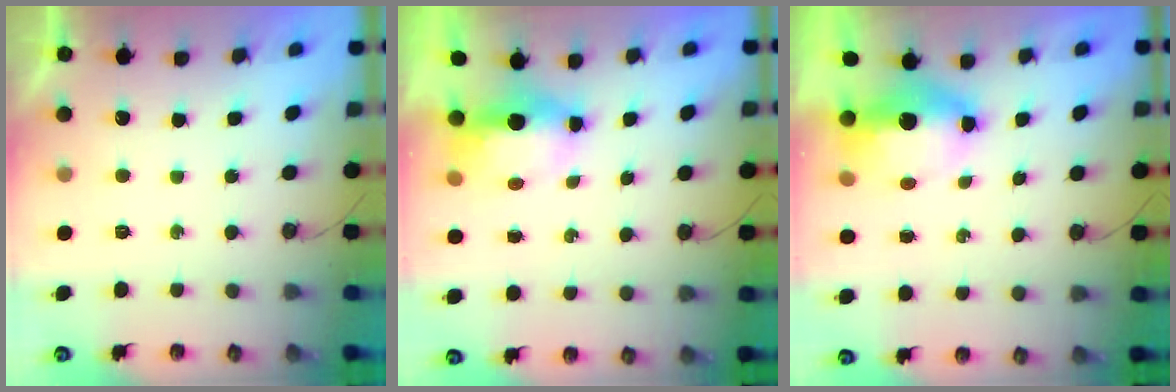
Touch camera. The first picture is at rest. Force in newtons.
{"total": 6.0, "press": 6.0, "slide": 0.7}
{"total": 7.1, "press": 7.0, "slide": 0.8}